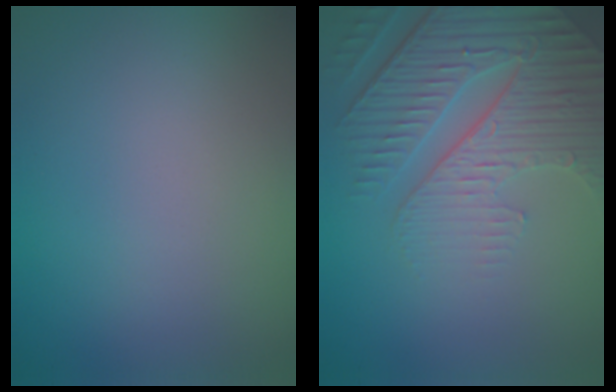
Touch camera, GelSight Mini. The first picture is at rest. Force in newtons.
{"total": 7.0, "press": 5.4, "slide": 4.5}